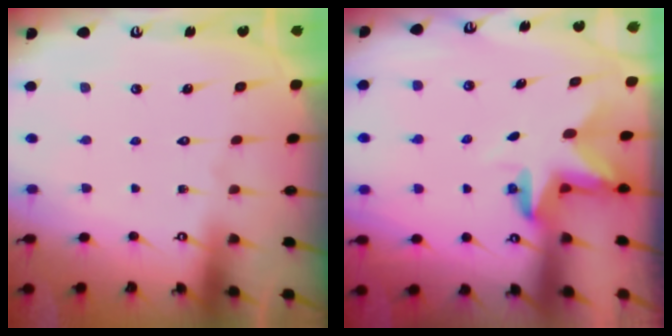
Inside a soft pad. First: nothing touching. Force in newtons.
{"total": 3.0, "press": 3.0, "slide": 0.2}